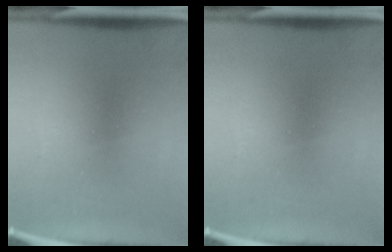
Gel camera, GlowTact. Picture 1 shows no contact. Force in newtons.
{"total": 0.0}